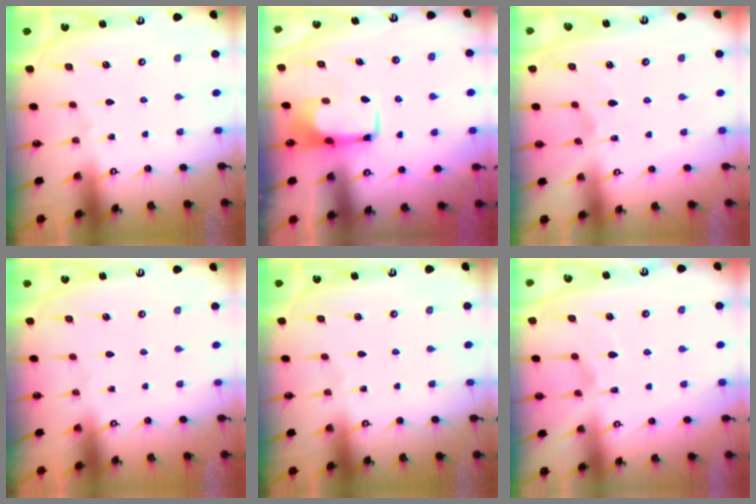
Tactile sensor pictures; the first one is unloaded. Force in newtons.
{"total": 1.9, "press": 1.9, "slide": 0.4}
{"total": 1.6, "press": 1.1, "slide": 1.2}
{"total": 1.5, "press": 1.4, "slide": 0.6}
{"total": 0.0}
{"total": 2.5, "press": 2.1, "slide": 1.4}